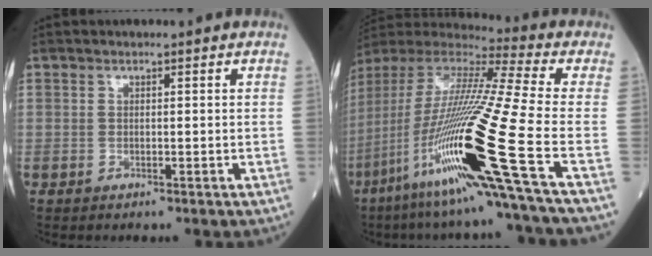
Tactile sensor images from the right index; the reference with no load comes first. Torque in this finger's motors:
{"motor_torque": [1.17, -0.97, 1.05, 0.21]}